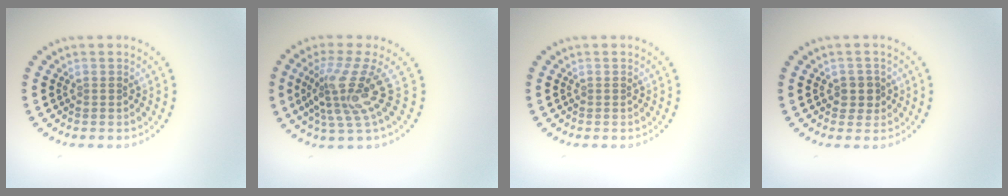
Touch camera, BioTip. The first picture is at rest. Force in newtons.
{"total": 4.5, "press": 3.1, "slide": 3.3}
{"total": 0.0}
{"total": 1.8, "press": 1.6, "slide": 0.8}